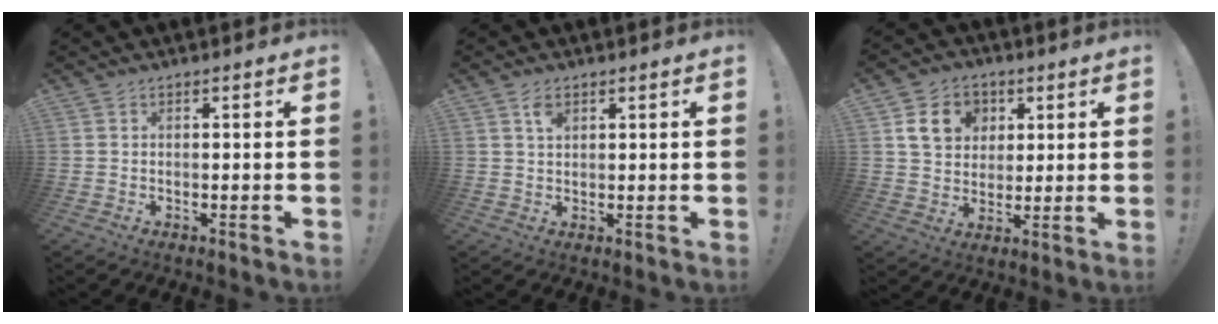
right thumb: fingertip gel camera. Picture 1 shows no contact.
{"total": 3.2, "force": [1.9, 1.6, 2.0], "torque": [-0.019, -0.012, 0.031]}
{"total": 11.4, "force": [4.4, 9.4, 4.7], "torque": [-0.067, -0.010, 0.088]}